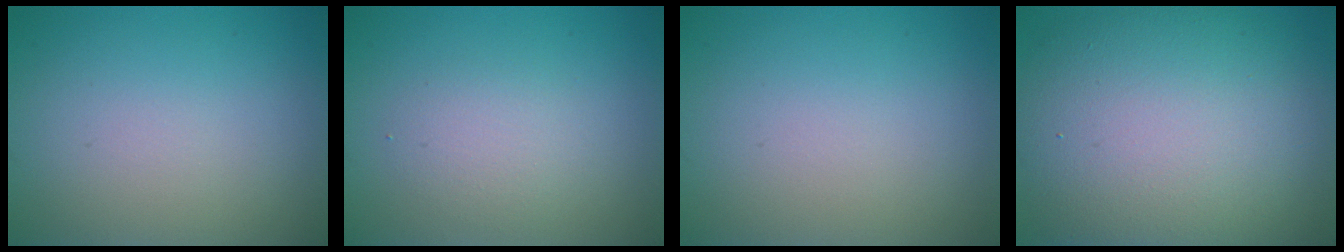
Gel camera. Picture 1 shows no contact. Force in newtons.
{"total": 2.1, "press": 2.1, "slide": 0.0}
{"total": 0.0}
{"total": 13.5, "press": 13.5, "slide": 0.8}